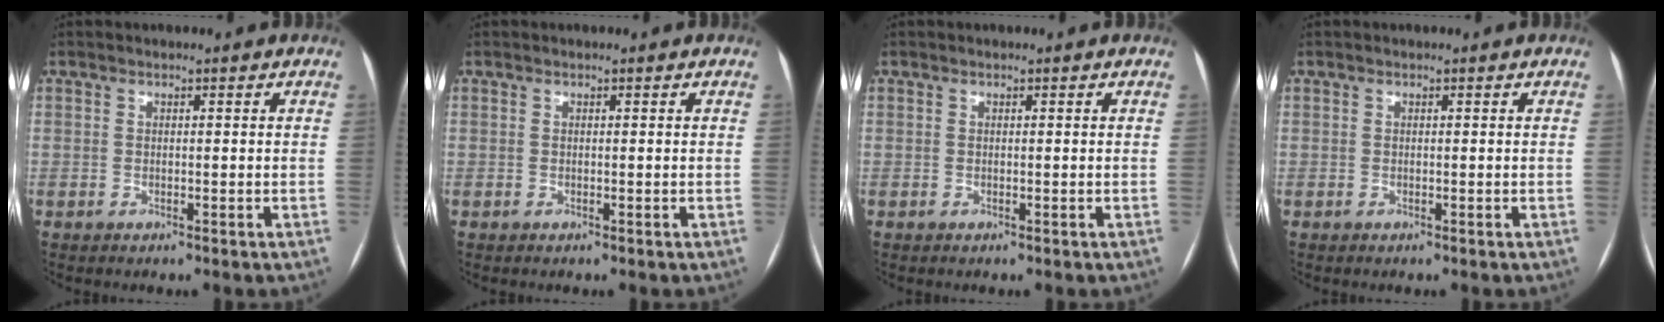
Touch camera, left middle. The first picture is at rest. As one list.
[{"total": 0.0}, {"total": 0.0}, {"total": 0.0}]